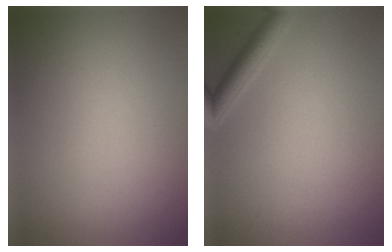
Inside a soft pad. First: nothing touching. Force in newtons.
{"total": 2.3, "press": 2.2, "slide": 0.2}